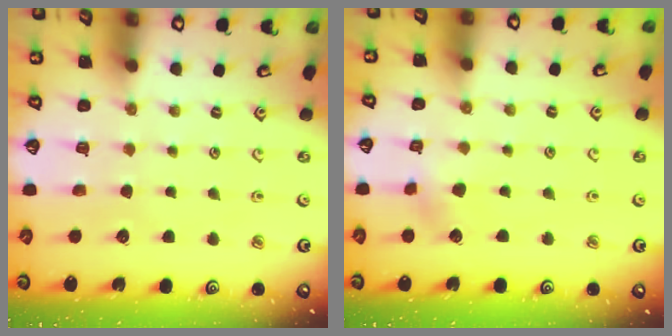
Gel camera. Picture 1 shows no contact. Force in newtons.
{"total": 5.7, "press": 5.6, "slide": 0.8}